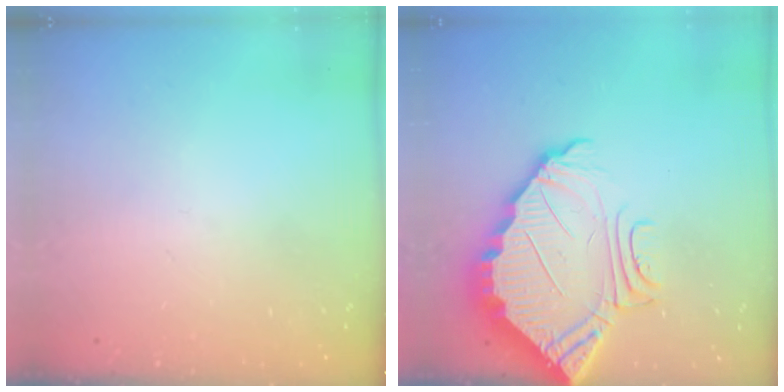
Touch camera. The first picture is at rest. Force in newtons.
{"total": 9.7, "press": 9.7, "slide": 0.8}